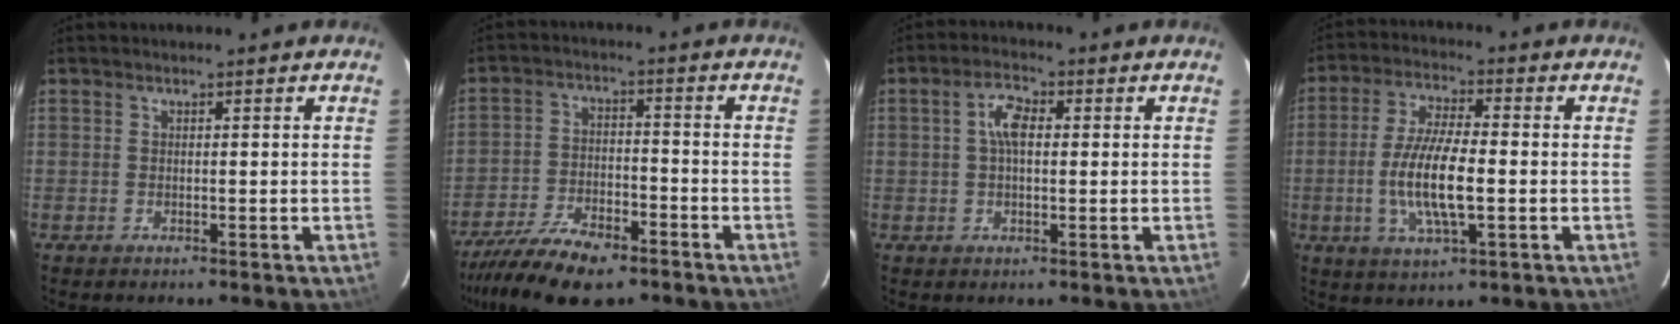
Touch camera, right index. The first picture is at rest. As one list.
[{"total": 13.7, "force": [-10.4, 5.1, 7.3], "torque": [-0.171, -0.020, -0.183]}, {"total": 4.5, "force": [0.6, 2.3, 3.8], "torque": [-0.074, 0.014, 0.012]}, {"total": 11.1, "force": [-1.9, 2.9, 10.5], "torque": [-0.212, -0.005, -0.038]}]